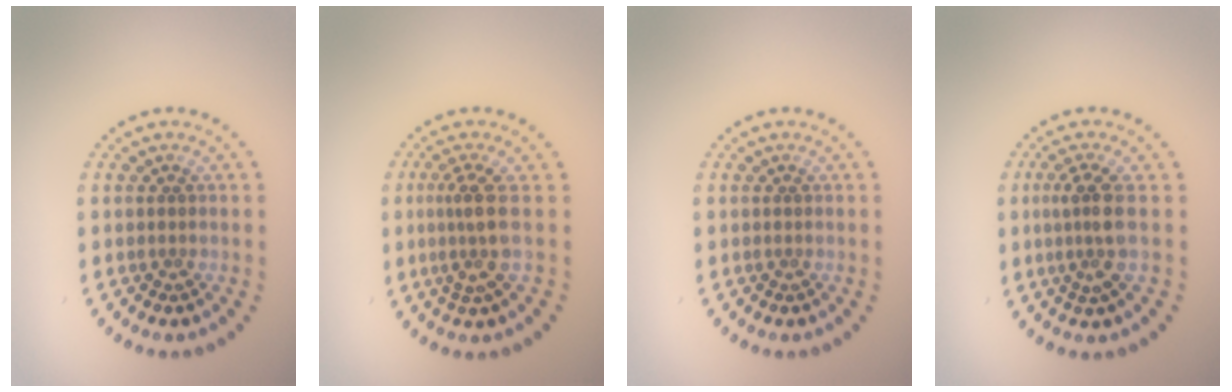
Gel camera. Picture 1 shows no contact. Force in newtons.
{"total": 2.8, "press": 2.1, "slide": 1.9}
{"total": 0.0}
{"total": 2.8, "press": 2.1, "slide": 1.9}